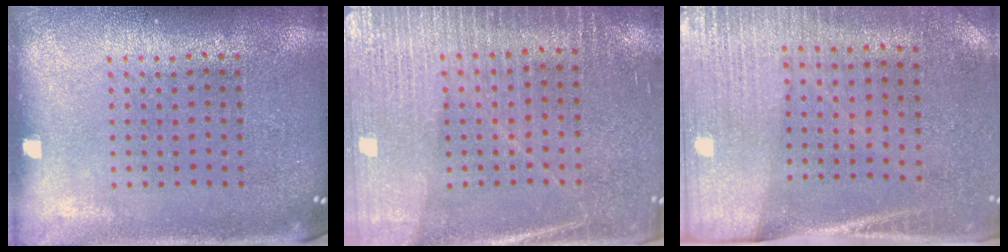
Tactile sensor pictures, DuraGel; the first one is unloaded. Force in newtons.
{"total": 3.3, "press": 3.0, "slide": 1.2}
{"total": 2.7, "press": 2.4, "slide": 1.2}